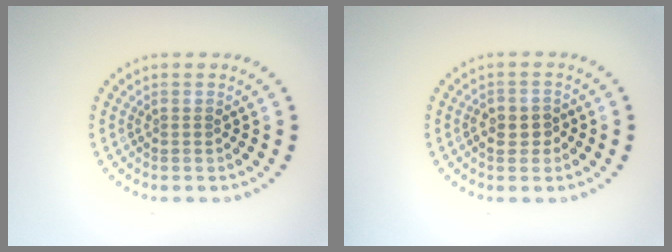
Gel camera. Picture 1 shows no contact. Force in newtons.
{"total": 2.3, "press": 2.2, "slide": 0.5}